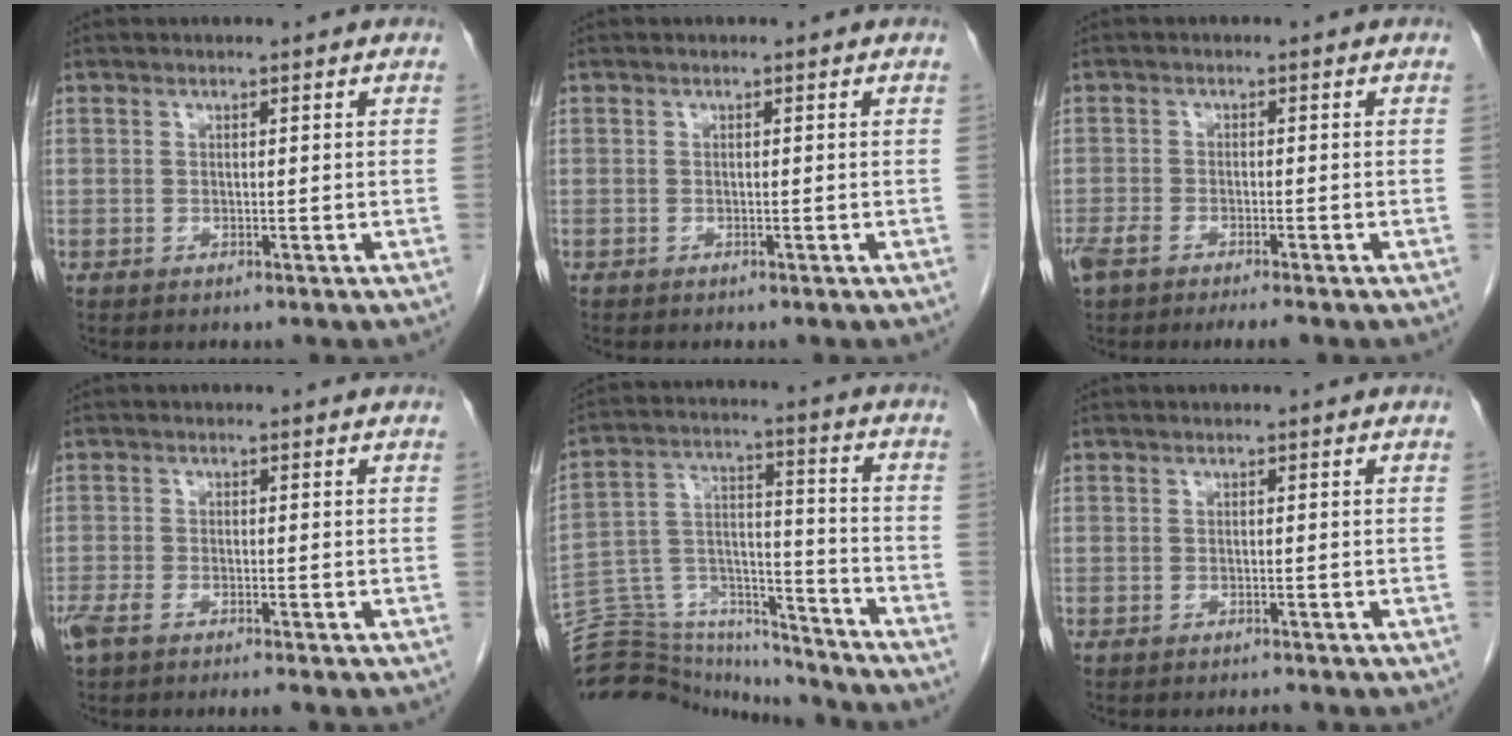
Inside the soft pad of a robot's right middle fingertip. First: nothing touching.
{"total": 0.0}
{"total": 5.5, "force": [-4.1, 1.0, 3.5], "torque": [-0.062, -0.007, -0.068]}
{"total": 4.2, "force": [-3.1, 0.7, 2.7], "torque": [-0.049, -0.008, -0.055]}
{"total": 19.3, "force": [-18.7, 3.9, 3.3], "torque": [-0.075, 0.045, -0.293]}
{"total": 0.6, "force": [-0.6, -0.1, 0.1], "torque": [-0.005, -0.004, -0.008]}